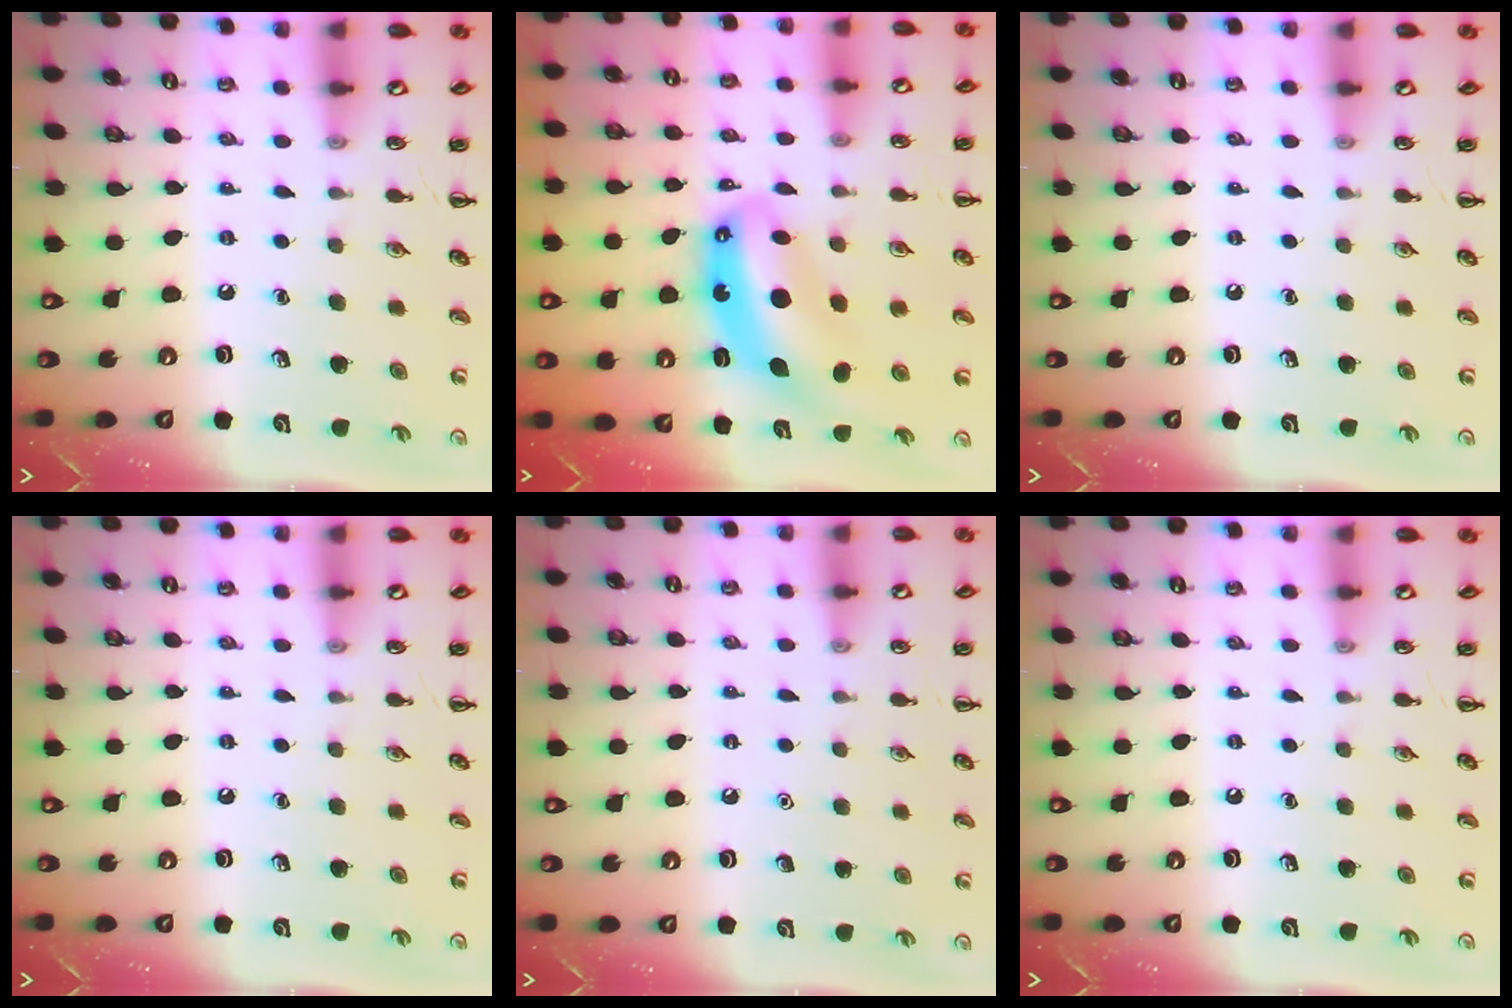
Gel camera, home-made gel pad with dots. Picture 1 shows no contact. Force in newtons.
{"total": 10.2, "press": 9.8, "slide": 2.9}
{"total": 0.0}
{"total": 0.0}
{"total": 1.6, "press": 1.5, "slide": 0.1}
{"total": 0.0}